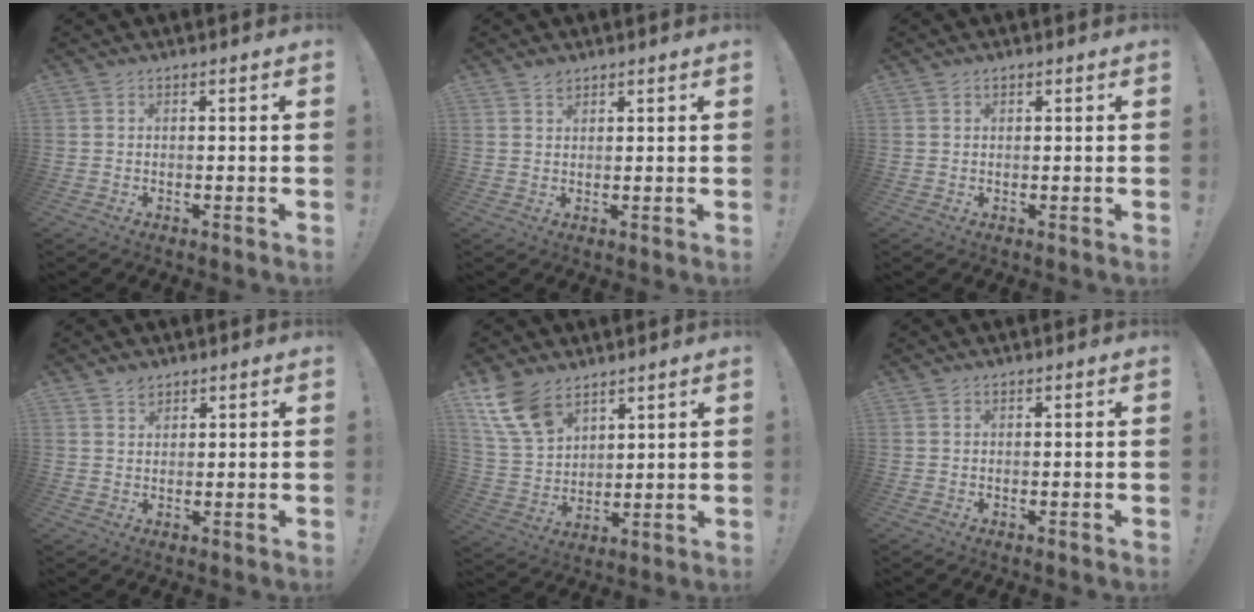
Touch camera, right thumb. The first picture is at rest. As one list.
[{"total": 1.7, "force": [1.3, 1.0, 0.4], "torque": [0.002, -0.009, 0.024]}, {"total": 0.6, "force": [0.4, 0.5, 0.0], "torque": [0.002, 0.001, 0.006]}, {"total": 2.5, "force": [2.0, 1.4, 0.4], "torque": [0.008, -0.016, 0.035]}, {"total": 13.7, "force": [8.8, 8.0, 6.8], "torque": [-0.147, -0.040, 0.173]}, {"total": 0.0}]